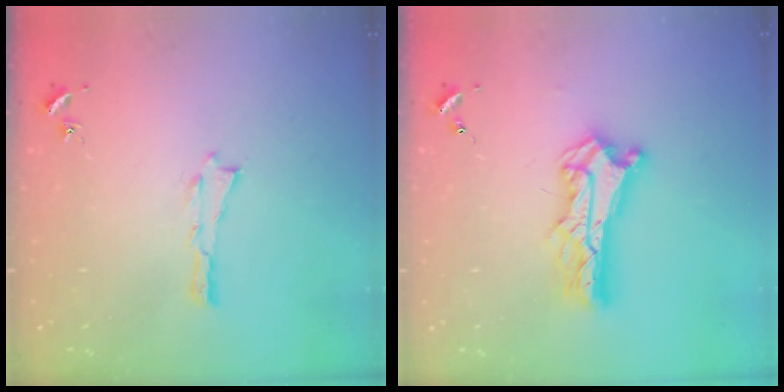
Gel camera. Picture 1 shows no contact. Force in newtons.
{"total": 8.8, "press": 8.8, "slide": 0.7}